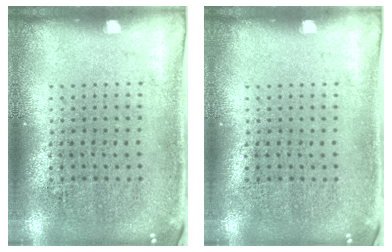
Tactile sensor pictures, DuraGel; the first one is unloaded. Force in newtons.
{"total": 0.0}